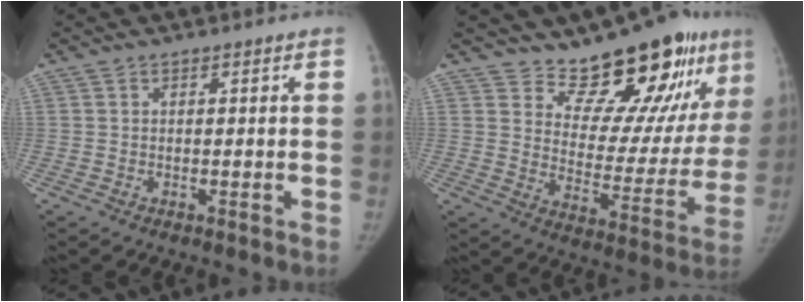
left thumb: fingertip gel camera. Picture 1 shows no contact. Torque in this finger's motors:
{"motor_torque": [0.46, 0.94, -0.15, -0.19, -0.12]}